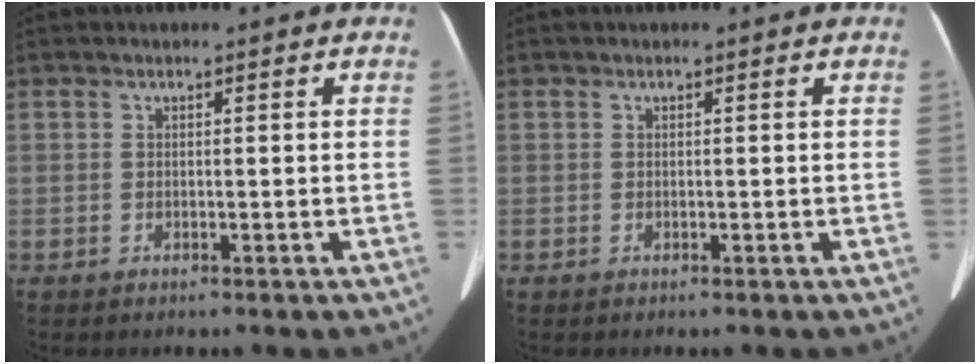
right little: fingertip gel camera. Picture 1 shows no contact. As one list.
[{"total": 0.0}]